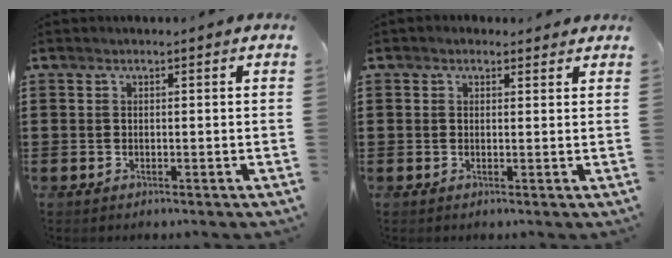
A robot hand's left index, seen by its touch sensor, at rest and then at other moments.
{"total": 1.2, "force": [0.9, 0.8, 0.1], "torque": [-0.007, 0.008, 0.017]}